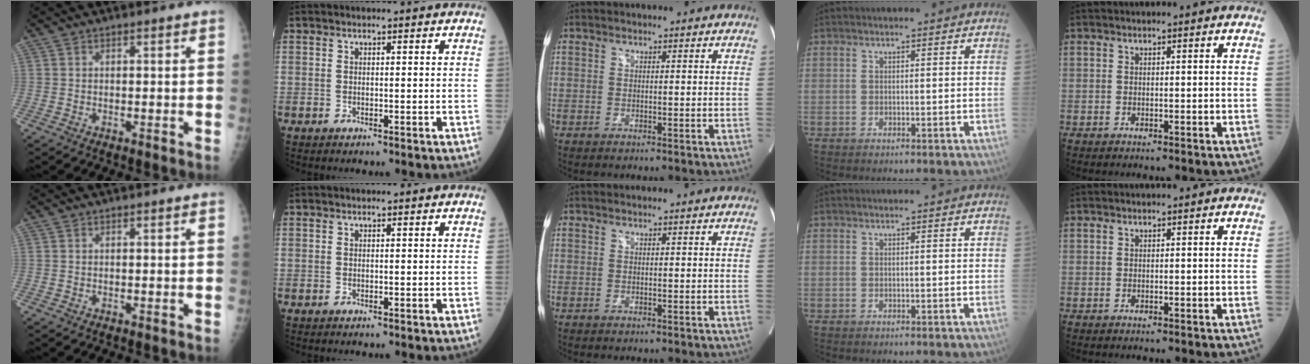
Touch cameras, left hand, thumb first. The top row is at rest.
{}